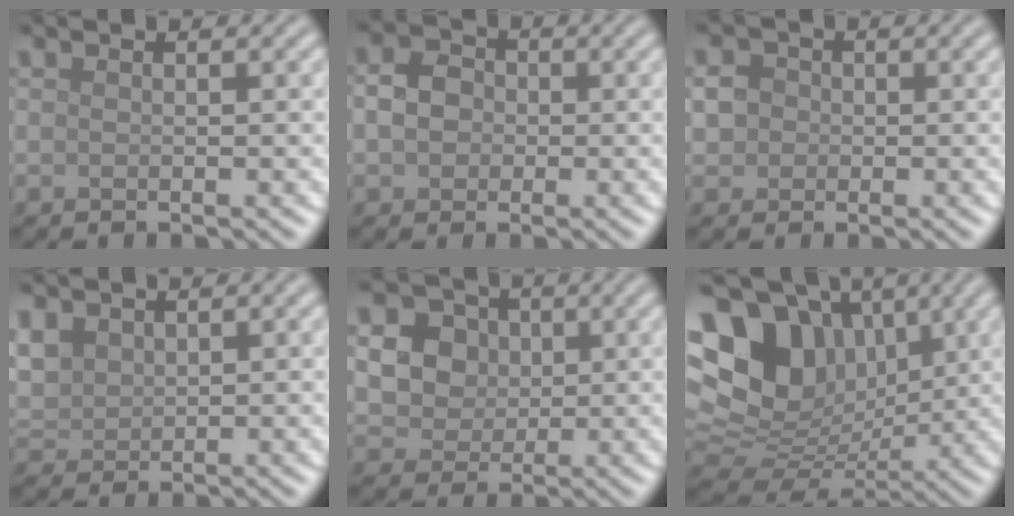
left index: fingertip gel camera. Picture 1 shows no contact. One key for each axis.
{"total": 3.1, "fx": -0.2, "fy": 2.6, "fz": 1.6, "tx": -0.029, "ty": 0.002, "tz": -0.010}
{"total": 3.3, "fx": 0.3, "fy": 3.0, "fz": 1.3, "tx": -0.013, "ty": 0.016, "tz": -0.010}
{"total": 3.1, "fx": 1.7, "fy": 2.3, "fz": 1.4, "tx": -0.044, "ty": 0.004, "tz": 0.036}
{"total": 7.1, "fx": 2.0, "fy": 5.9, "fz": 3.2, "tx": -0.067, "ty": 0.023, "tz": 0.027}
{"total": 13.6, "fx": 4.6, "fy": 9.7, "fz": 8.3, "tx": -0.168, "ty": 0.021, "tz": 0.081}